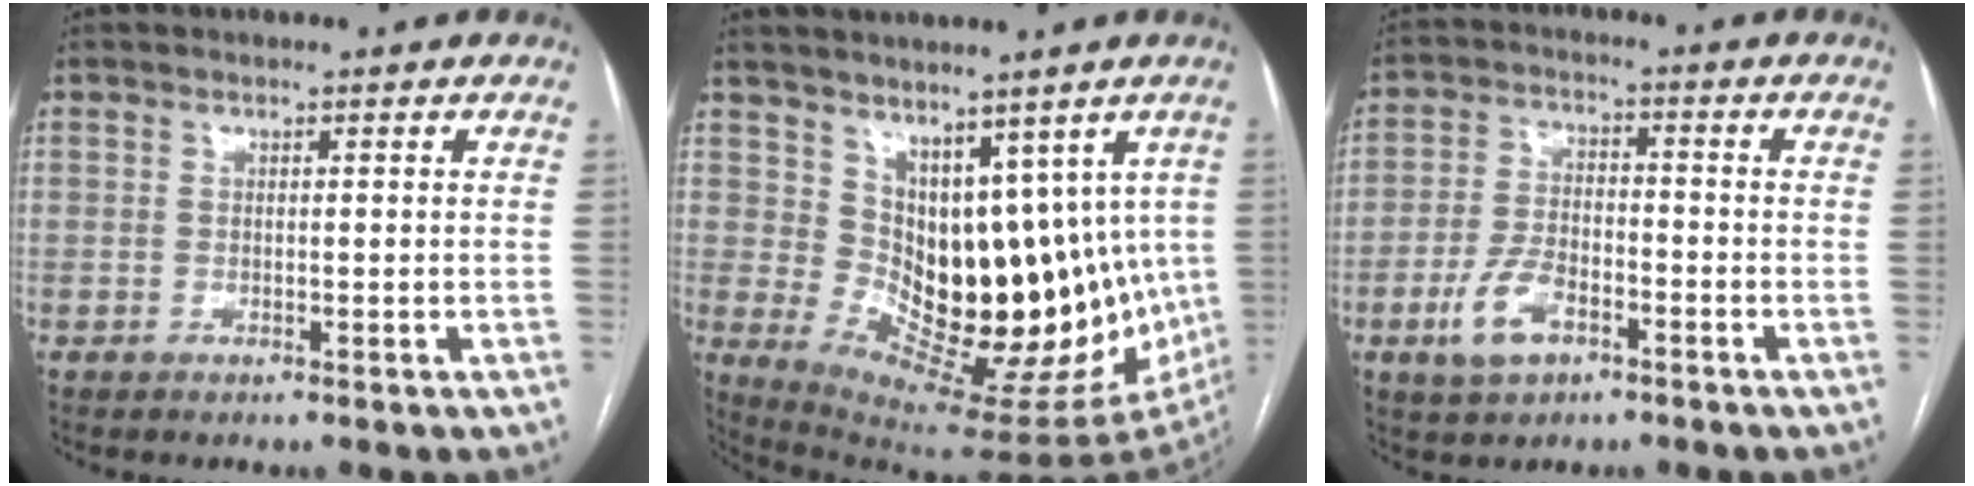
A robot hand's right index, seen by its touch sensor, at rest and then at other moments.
{"total": 16.3, "force": [3.0, 8.5, 13.6], "torque": [-0.192, 0.002, 0.074]}
{"total": 7.7, "force": [-3.7, 4.1, 5.3], "torque": [-0.117, 0.007, -0.067]}